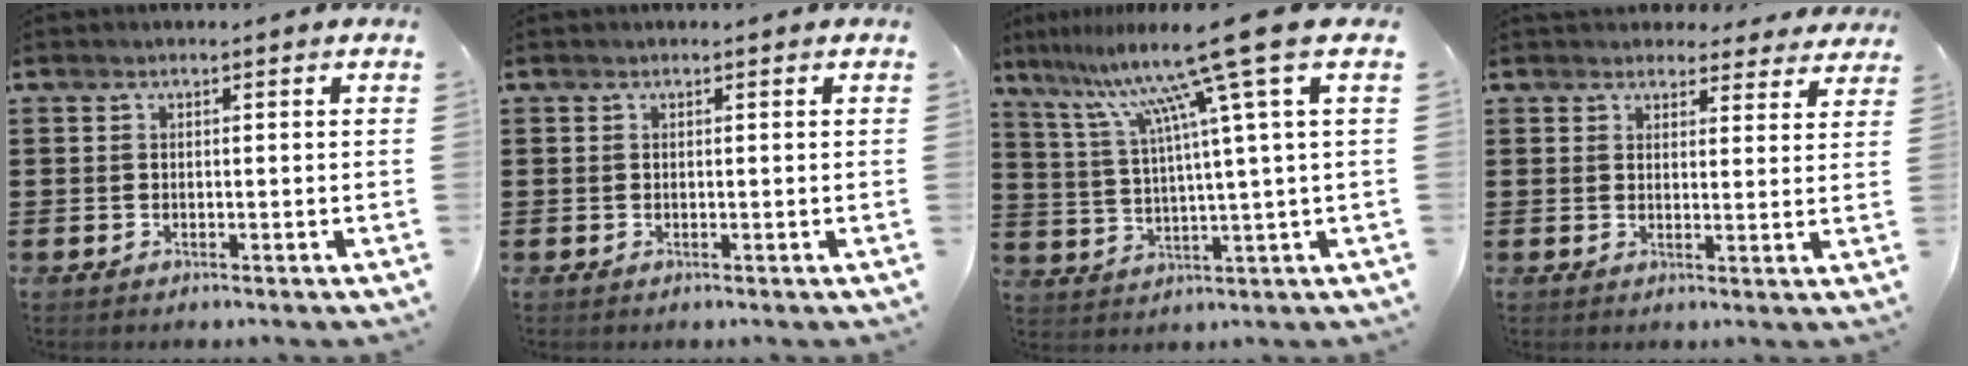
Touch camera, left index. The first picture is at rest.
{"total": 0.0}
{"total": 13.9, "force": [7.7, -1.5, 11.4], "torque": [-0.242, -0.036, 0.108]}
{"total": 3.9, "force": [3.7, 1.1, 0.5], "torque": [-0.005, -0.015, 0.067]}